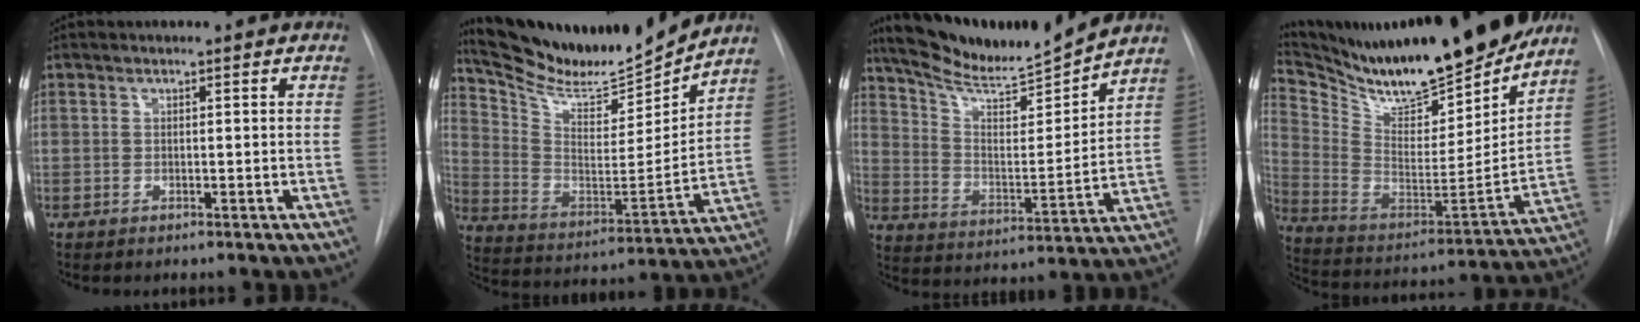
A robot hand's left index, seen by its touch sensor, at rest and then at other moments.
{"total": 18.0, "force": [17.0, 1.9, 5.6], "torque": [-0.115, -0.039, 0.284]}
{"total": 16.4, "force": [15.2, 0.1, 6.1], "torque": [-0.107, -0.014, 0.251]}
{"total": 24.8, "force": [21.6, 3.3, 11.8], "torque": [-0.217, -0.052, 0.343]}